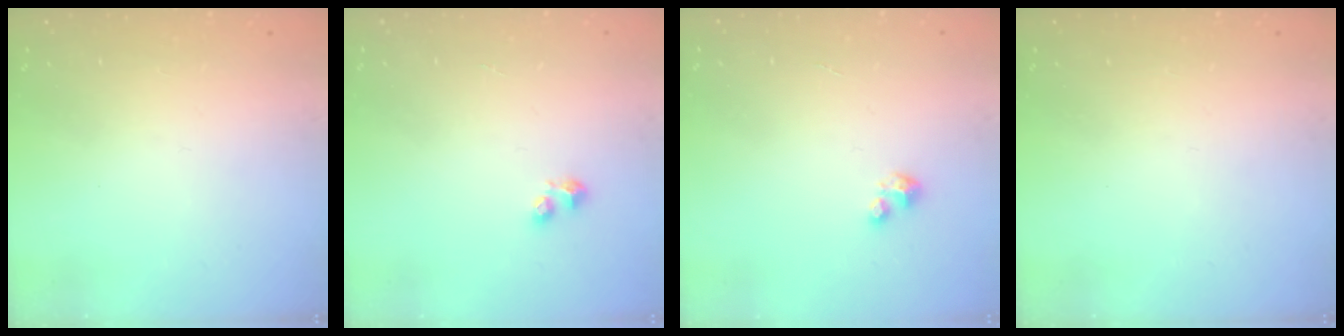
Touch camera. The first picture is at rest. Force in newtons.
{"total": 2.9, "press": 2.8, "slide": 0.6}
{"total": 2.0, "press": 2.0, "slide": 0.2}
{"total": 0.0}